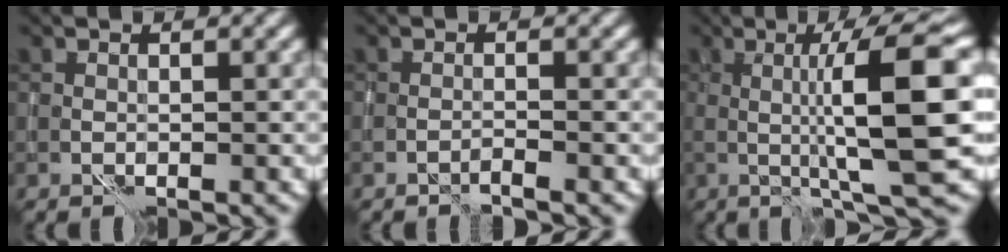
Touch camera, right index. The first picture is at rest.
{"total": 0.8, "force": [-0.8, -0.1, 0.2], "torque": [-0.003, 0.007, -0.017]}
{"total": 10.2, "force": [0.5, 1.6, 10.0], "torque": [-0.132, 0.009, 0.012]}